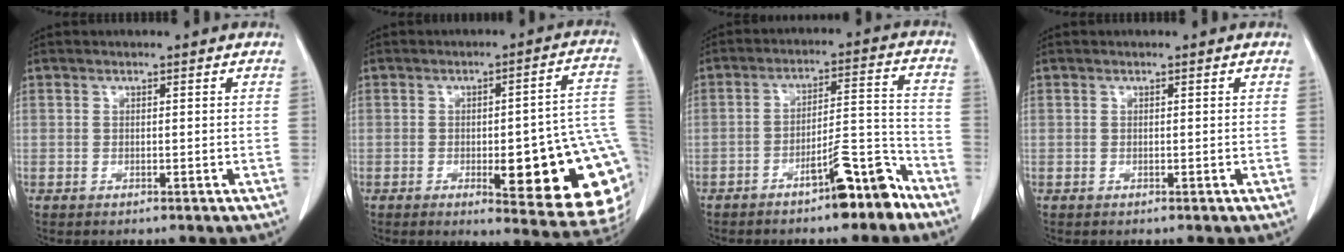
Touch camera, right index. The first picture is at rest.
{"total": 20.1, "force": [-3.8, 4.1, 19.3], "torque": [-0.148, 0.013, -0.032]}
{"total": 9.1, "force": [-6.4, 1.7, 6.2], "torque": [-0.092, 0.023, -0.099]}
{"total": 0.0}